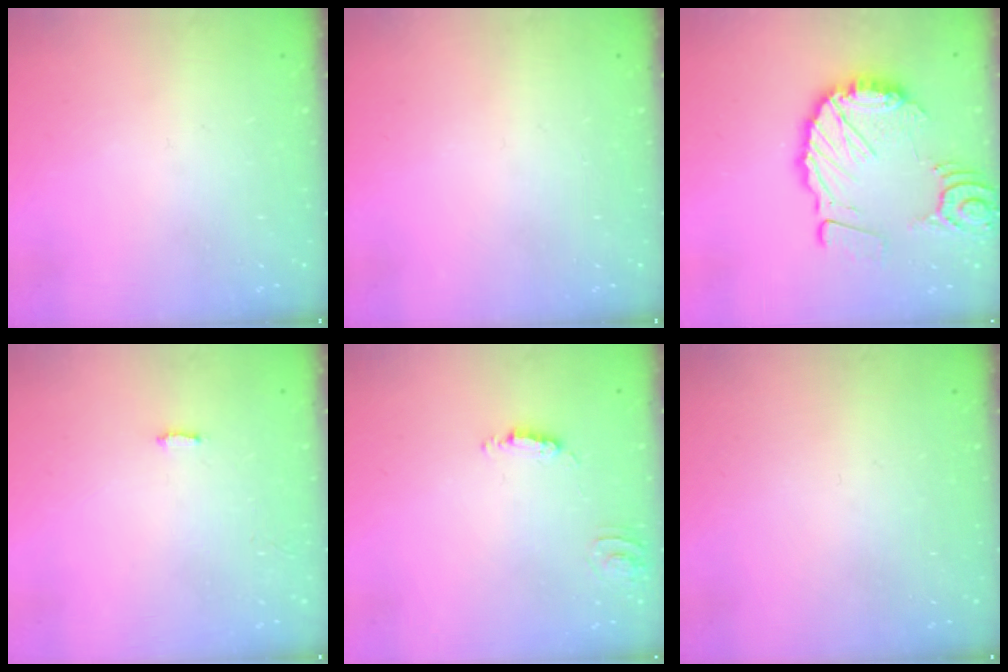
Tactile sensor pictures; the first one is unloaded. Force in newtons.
{"total": 0.0}
{"total": 16.0, "press": 15.9, "slide": 1.8}
{"total": 3.6, "press": 3.6, "slide": 0.3}
{"total": 5.6, "press": 5.6, "slide": 0.4}
{"total": 0.0}